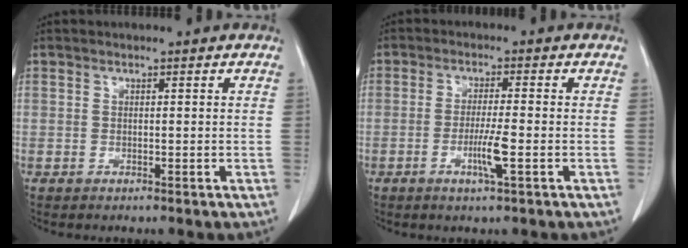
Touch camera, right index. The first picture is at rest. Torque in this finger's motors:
{"motor_torque": [0.08, -0.04, 0.05, 0.01]}